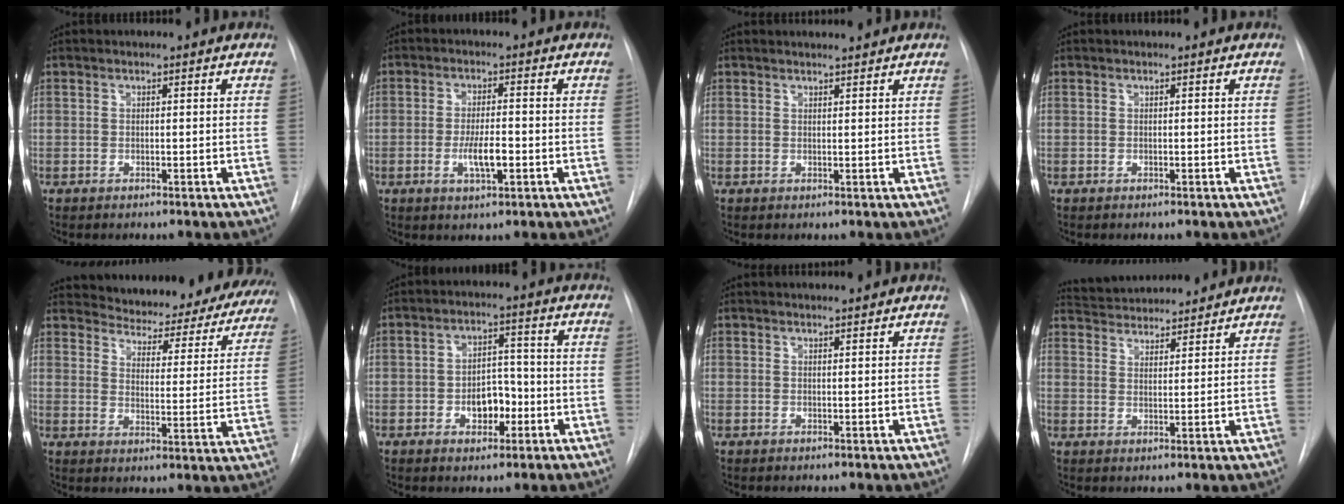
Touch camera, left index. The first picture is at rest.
{"total": 4.8, "force": [-1.4, 1.2, 4.5], "torque": [-0.083, -0.002, -0.021]}
{"total": 3.1, "force": [3.0, 0.1, 0.7], "torque": [-0.011, 0.011, 0.040]}
{"total": 0.0}
{"total": 25.6, "force": [23.9, 6.5, 6.4], "torque": [-0.087, -0.069, 0.281]}
{"total": 5.6, "force": [-1.8, 3.4, 4.0], "torque": [-0.057, 0.014, -0.025]}
{"total": 2.3, "force": [2.2, 0.0, 0.5], "torque": [-0.006, 0.009, 0.030]}
{"total": 12.4, "force": [11.9, 2.2, 2.9], "torque": [-0.047, 0.026, 0.178]}